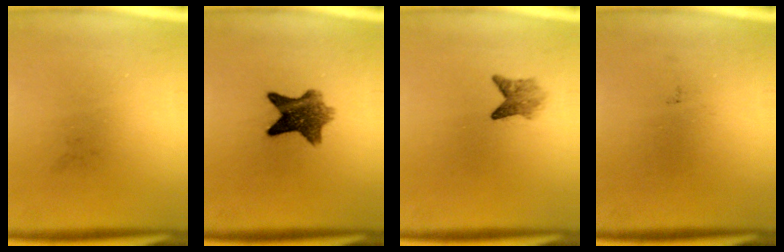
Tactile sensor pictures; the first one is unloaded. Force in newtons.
{"total": 7.9}
{"total": 2.6}
{"total": 0.0}